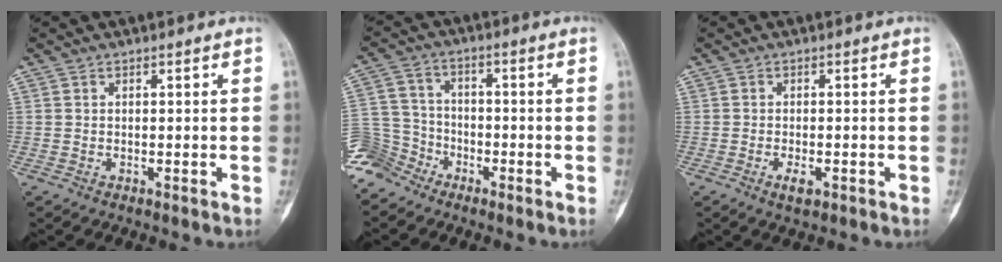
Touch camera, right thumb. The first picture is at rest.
{"total": 8.2, "force": [-6.2, 5.4, 0.7], "torque": [0.000, 0.041, -0.132]}
{"total": 1.4, "force": [-0.7, 0.5, 1.1], "torque": [-0.018, 0.001, -0.011]}